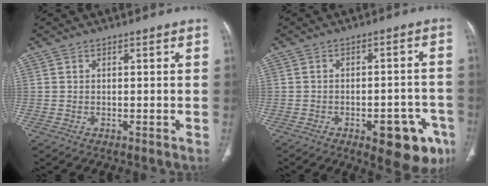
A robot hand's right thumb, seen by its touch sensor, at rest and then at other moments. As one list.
[{"total": 12.1, "force": [-5.9, 5.1, 9.2], "torque": [-0.082, 0.026, -0.066]}]